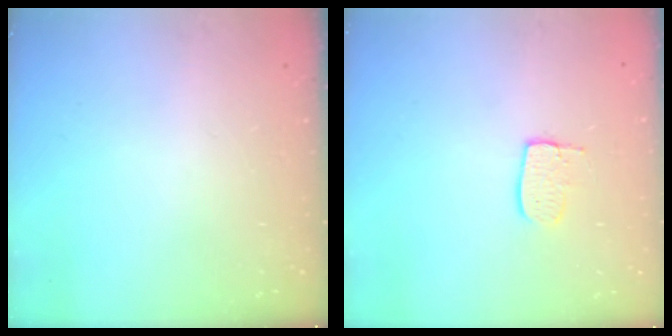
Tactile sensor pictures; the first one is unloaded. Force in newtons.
{"total": 6.3, "press": 6.3, "slide": 0.4}